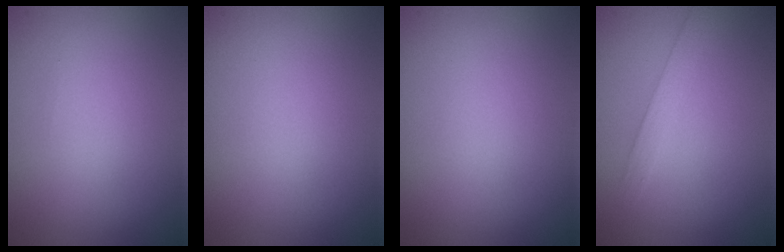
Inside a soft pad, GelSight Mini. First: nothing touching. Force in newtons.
{"total": 0.0}
{"total": 0.0}
{"total": 1.9, "press": 1.9, "slide": 0.2}